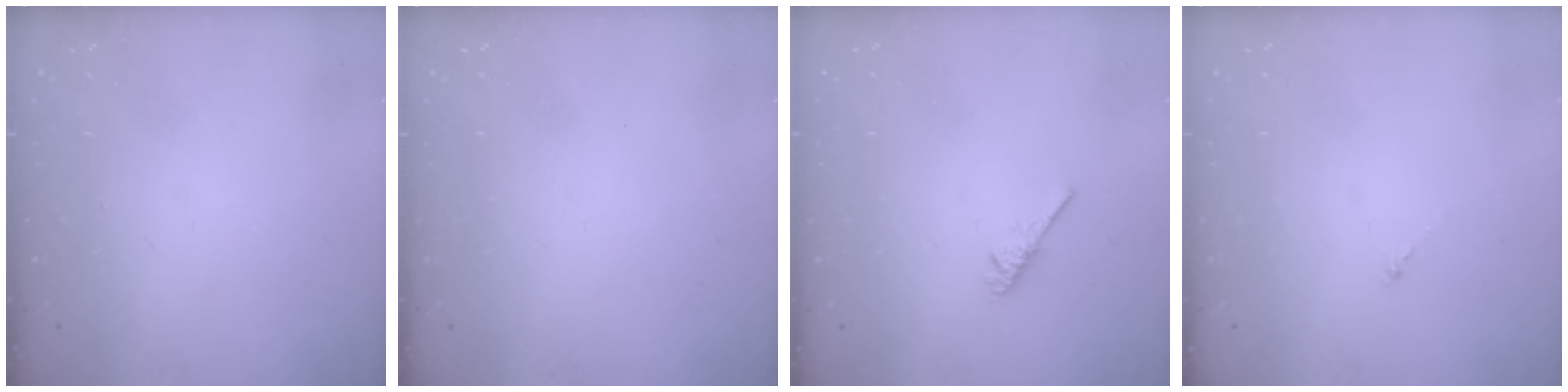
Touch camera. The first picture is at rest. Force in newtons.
{"total": 0.9, "press": 0.8, "slide": 0.3}
{"total": 1.9, "press": 1.9, "slide": 0.4}
{"total": 0.0}